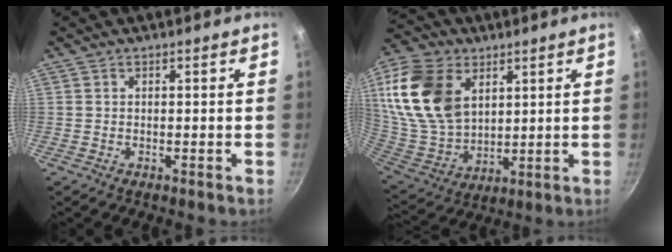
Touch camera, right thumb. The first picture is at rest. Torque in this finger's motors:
{"motor_torque": [-1.28, 2.08, 1.84, 0.91, 0.19]}